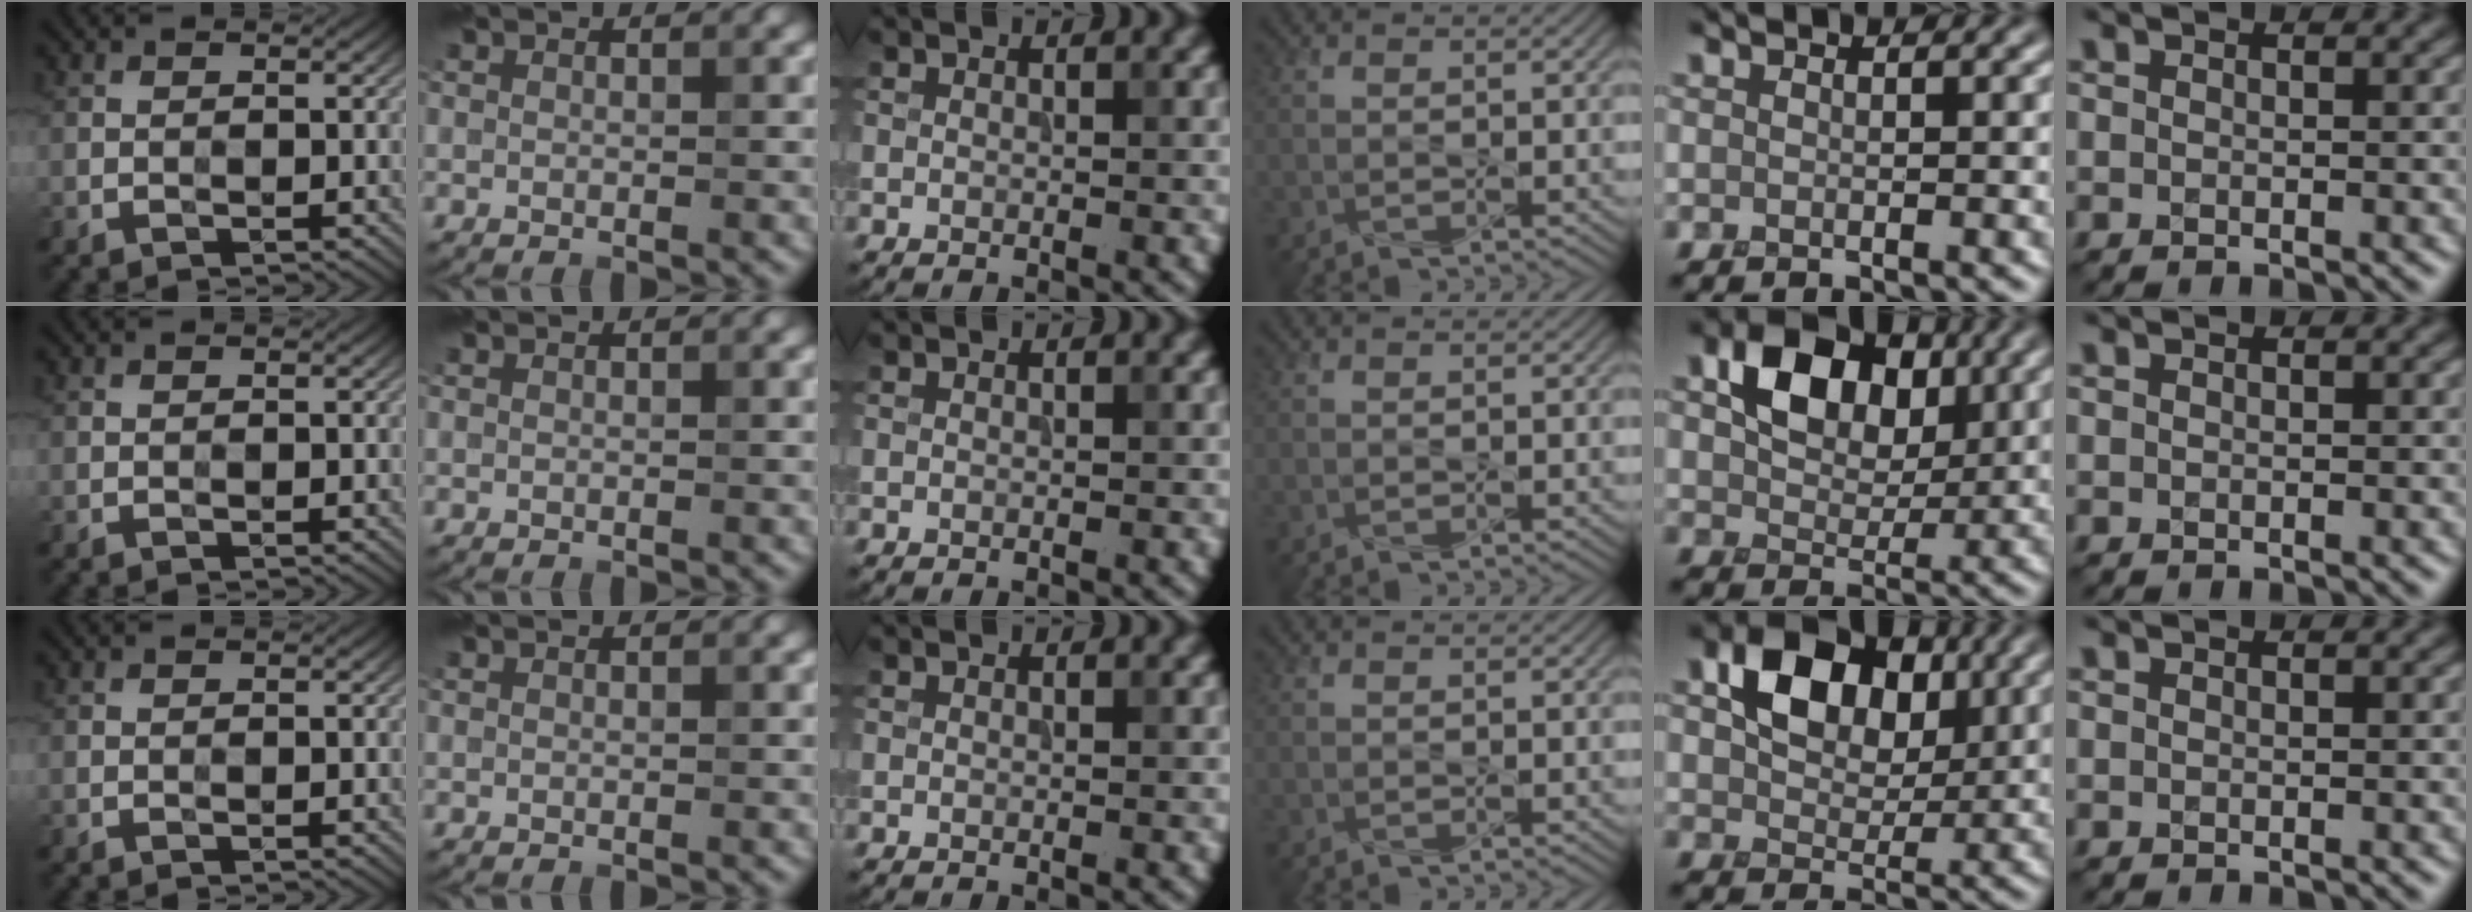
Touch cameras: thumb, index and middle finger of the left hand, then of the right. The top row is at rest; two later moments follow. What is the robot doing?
{"motion": "press", "object": "joystick"}